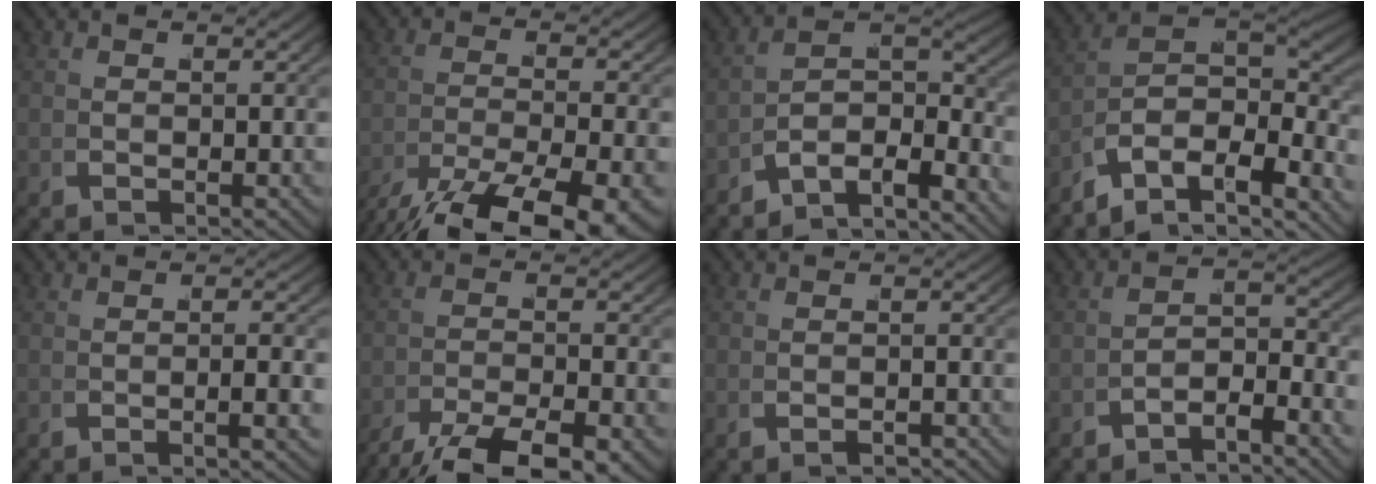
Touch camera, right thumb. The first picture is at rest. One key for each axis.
{"total": 9.9, "fx": -6.1, "fy": 4.0, "fz": 6.6, "tx": -0.116, "ty": -0.033, "tz": -0.082}
{"total": 7.9, "fx": -3.0, "fy": 4.7, "fz": 5.7, "tx": -0.103, "ty": -0.022, "tz": -0.055}
{"total": 13.3, "fx": -3.0, "fy": 9.2, "fz": 9.1, "tx": -0.204, "ty": -0.047, "tz": -0.034}
{"total": 1.7, "fx": -0.7, "fy": -0.8, "fz": 1.3, "tx": -0.019, "ty": 0.011, "tz": -0.019}
{"total": 6.9, "fx": -5.1, "fy": 2.4, "fz": 4.1, "tx": -0.065, "ty": -0.015, "tz": -0.081}
{"total": 1.5, "fx": -1.5, "fy": -0.3, "fz": 0.0, "tx": -0.001, "ty": 0.001, "tz": -0.030}
{"total": 3.7, "fx": -2.5, "fy": 1.3, "fz": 2.4, "tx": -0.029, "ty": 0.001, "tz": -0.054}